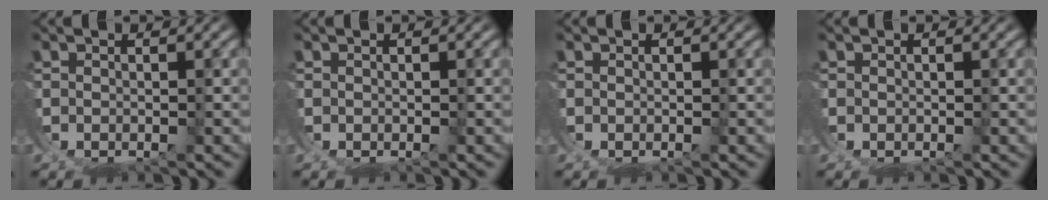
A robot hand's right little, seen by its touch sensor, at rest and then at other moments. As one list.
[{"total": 0.0}, {"total": 0.0}, {"total": 0.0}]